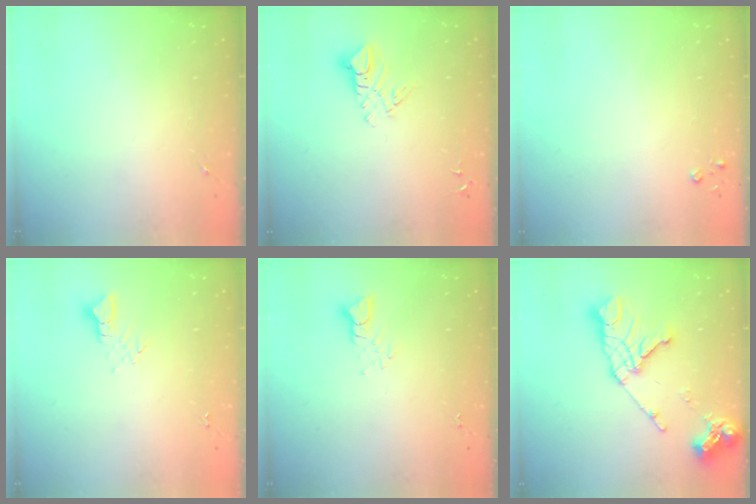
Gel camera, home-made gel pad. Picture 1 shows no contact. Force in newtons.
{"total": 7.5, "press": 7.5, "slide": 0.7}
{"total": 2.6, "press": 2.6, "slide": 0.3}
{"total": 3.8, "press": 3.8, "slide": 0.4}
{"total": 3.9, "press": 3.8, "slide": 0.3}
{"total": 17.0, "press": 16.9, "slide": 1.8}